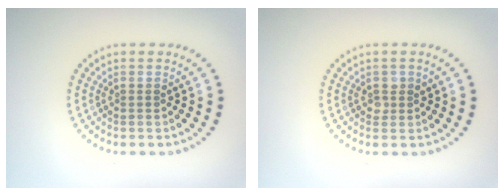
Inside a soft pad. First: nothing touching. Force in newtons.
{"total": 1.2, "press": 1.1, "slide": 0.5}